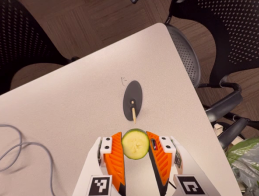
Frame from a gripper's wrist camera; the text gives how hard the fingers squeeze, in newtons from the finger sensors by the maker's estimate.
{"total": 12.0, "left": 12.3, "right": 11.7}